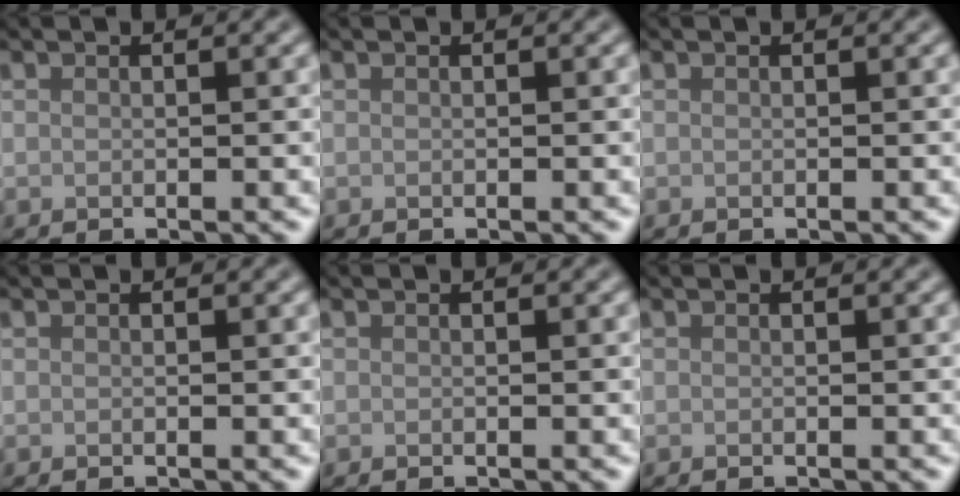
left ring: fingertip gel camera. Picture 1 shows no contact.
{"total": 0.0}
{"total": 0.0}
{"total": 0.0}
{"total": 0.0}
{"total": 0.0}